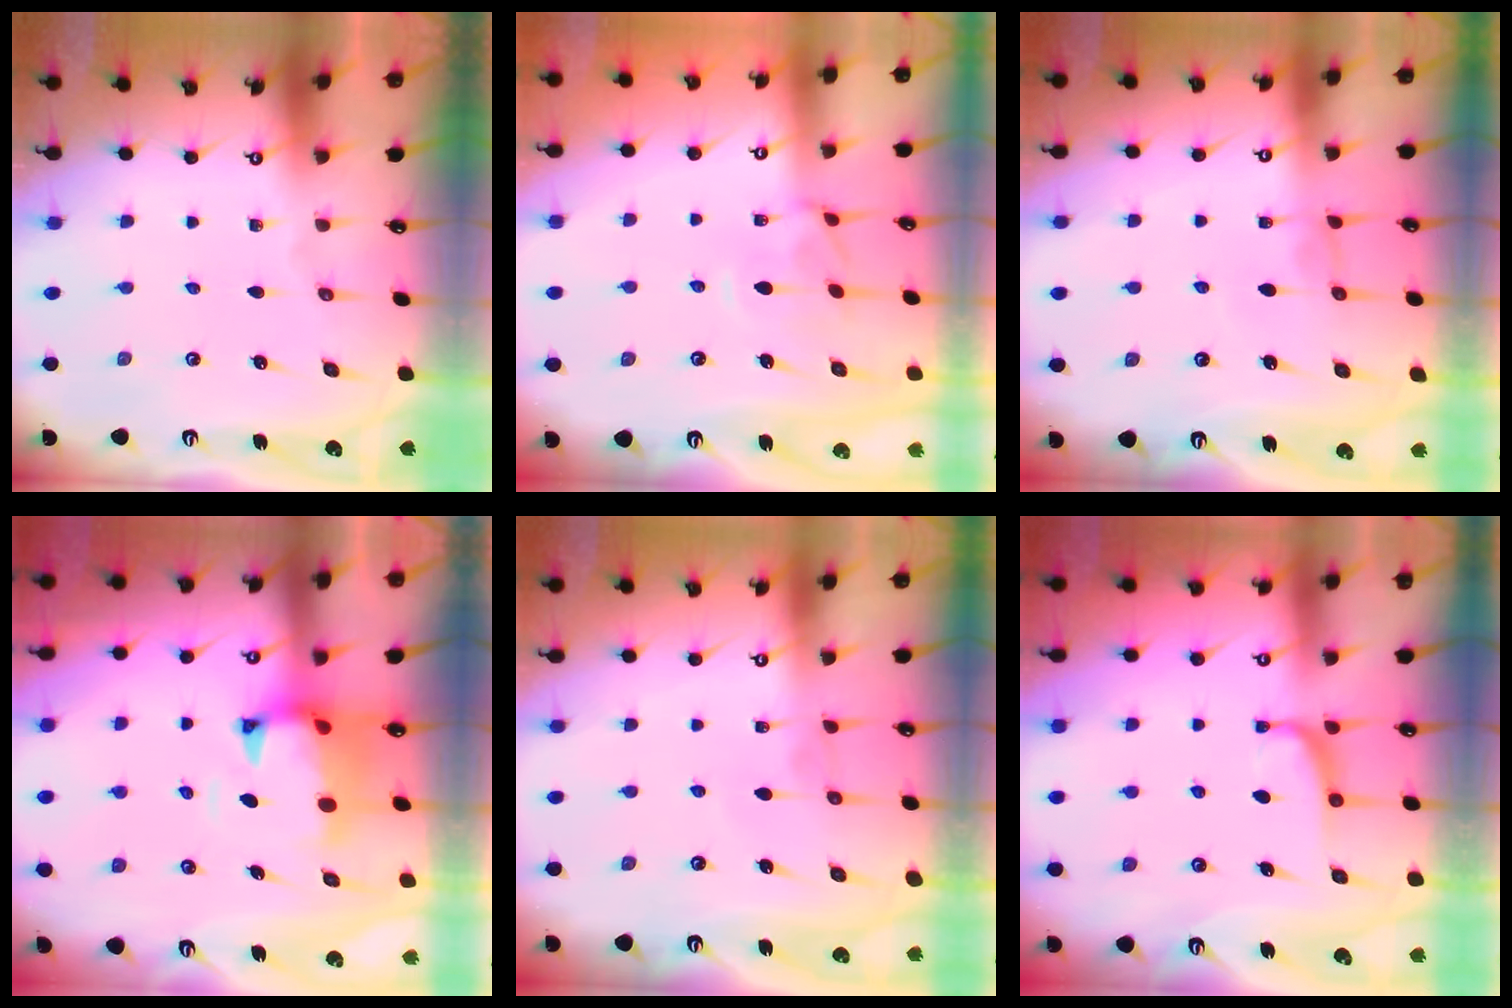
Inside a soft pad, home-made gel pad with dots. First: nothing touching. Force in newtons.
{"total": 1.1, "press": 0.8, "slide": 0.7}
{"total": 0.7, "press": 0.6, "slide": 0.4}
{"total": 1.6, "press": 0.7, "slide": 1.4}
{"total": 1.8, "press": 1.8, "slide": 0.2}
{"total": 1.6, "press": 1.5, "slide": 0.5}